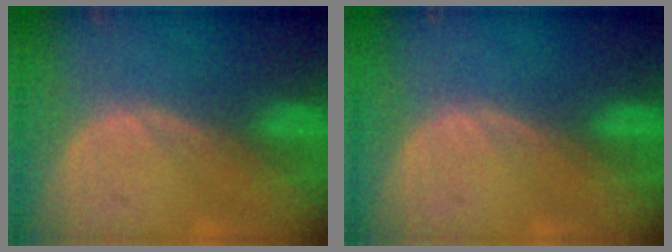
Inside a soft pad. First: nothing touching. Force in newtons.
{"total": 0.0}